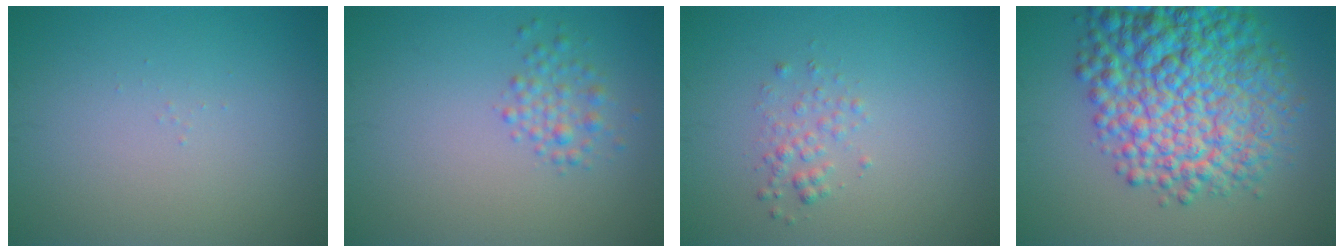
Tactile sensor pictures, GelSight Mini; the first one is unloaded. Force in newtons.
{"total": 1.9, "press": 1.9, "slide": 0.1}
{"total": 1.4, "press": 1.4, "slide": 0.1}
{"total": 12.2, "press": 12.2, "slide": 0.3}